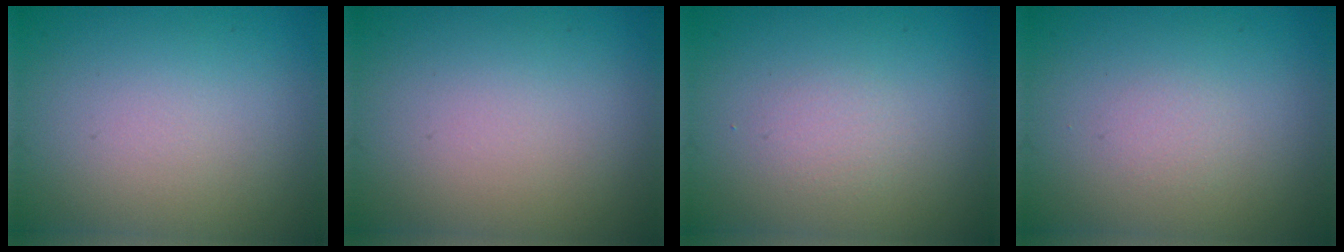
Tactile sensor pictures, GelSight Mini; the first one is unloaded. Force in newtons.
{"total": 0.0}
{"total": 1.0, "press": 1.0, "slide": 0.0}
{"total": 0.6, "press": 0.6, "slide": 0.1}